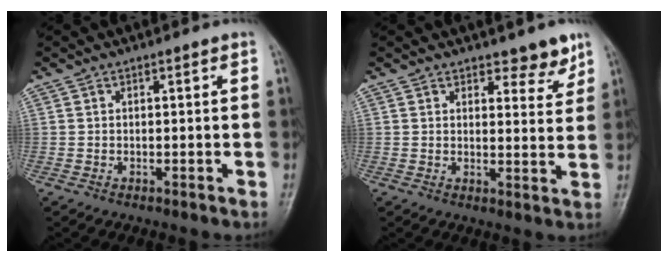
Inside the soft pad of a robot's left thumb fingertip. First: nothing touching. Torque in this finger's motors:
{"motor_torque": [0.02, -0.02, -0.26, -0.31, 0.00]}